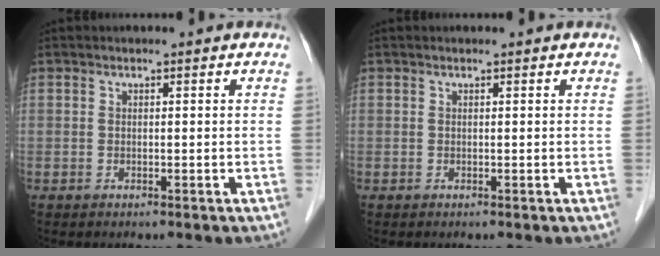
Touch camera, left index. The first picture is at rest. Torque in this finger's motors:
{"motor_torque": [0.11, -0.01, -0.03, -0.01]}